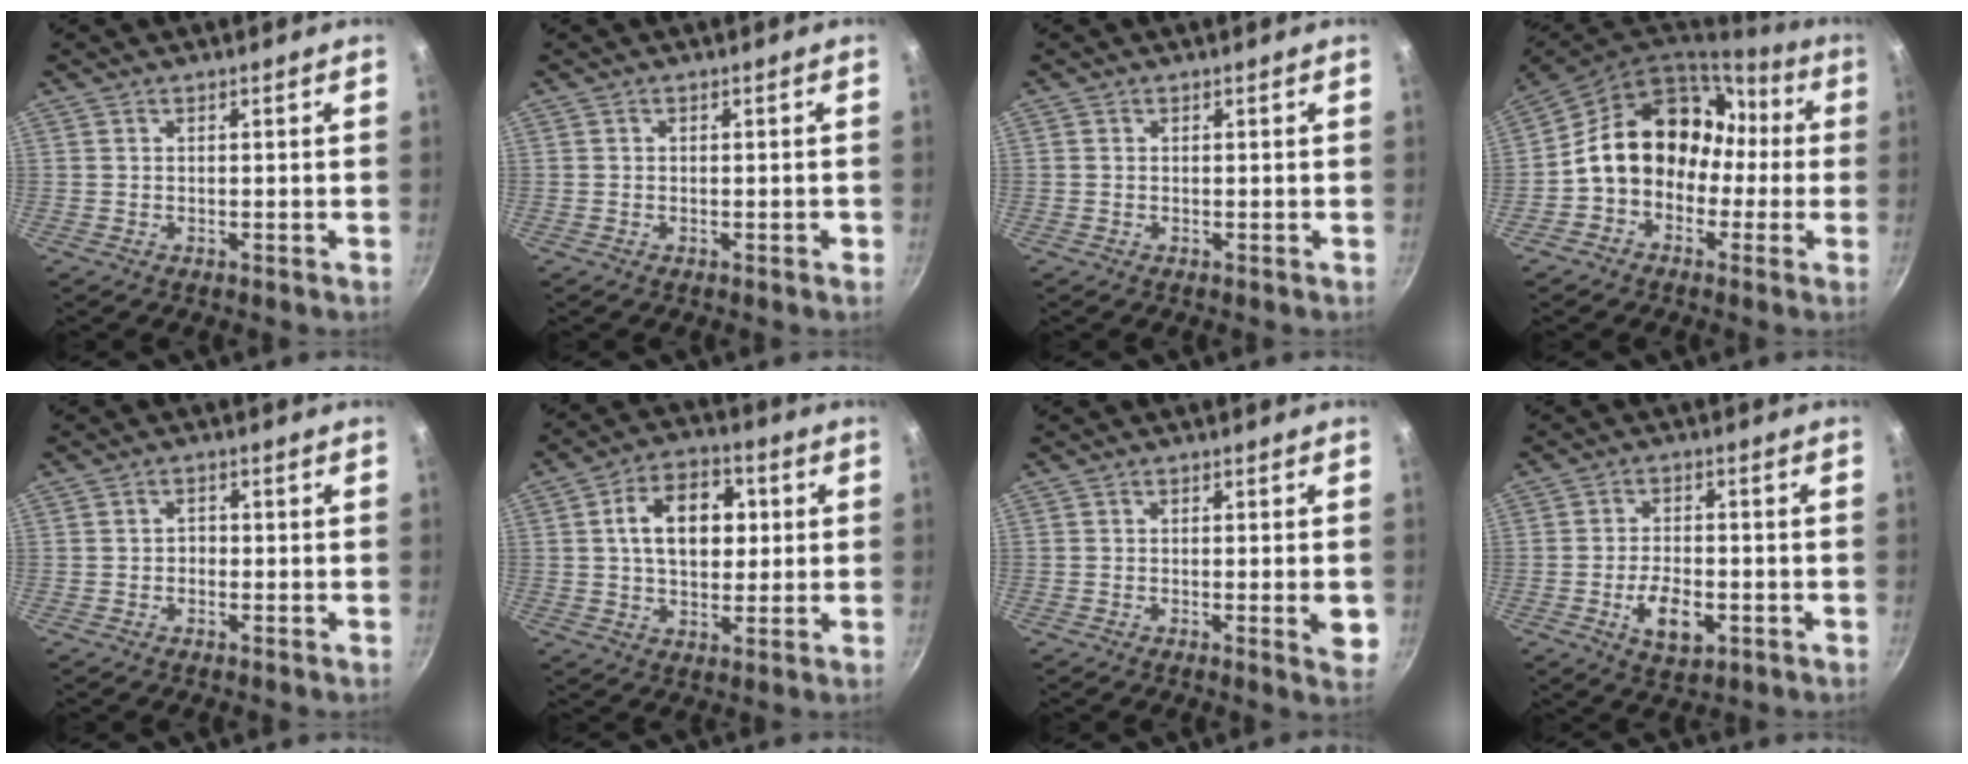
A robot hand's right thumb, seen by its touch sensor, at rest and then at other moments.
{"total": 0.8, "force": [-0.3, 0.5, 0.5], "torque": [-0.003, 0.005, -0.005]}
{"total": 0.0}
{"total": 16.9, "force": [-0.4, 13.5, 10.1], "torque": [-0.117, 0.070, -0.012]}
{"total": 1.4, "force": [-0.6, 1.1, 0.6], "torque": [-0.003, 0.006, -0.012]}
{"total": 12.8, "force": [2.1, 8.6, 9.2], "torque": [-0.114, 0.011, 0.023]}
{"total": 4.5, "force": [-0.8, 0.9, 4.3], "torque": [-0.054, -0.003, -0.012]}
{"total": 7.9, "force": [-2.6, 4.3, 6.1], "torque": [-0.093, 0.010, -0.041]}